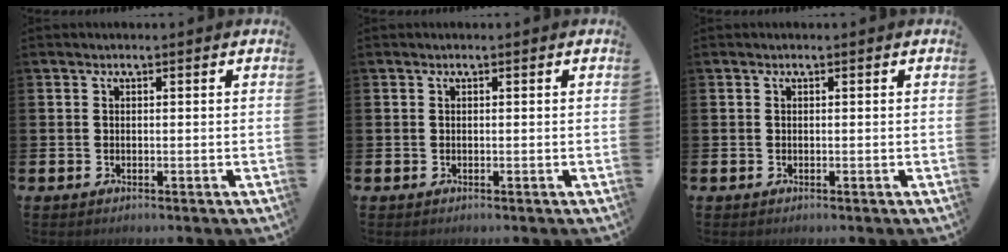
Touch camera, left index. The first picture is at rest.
{"total": 0.0}
{"total": 0.0}